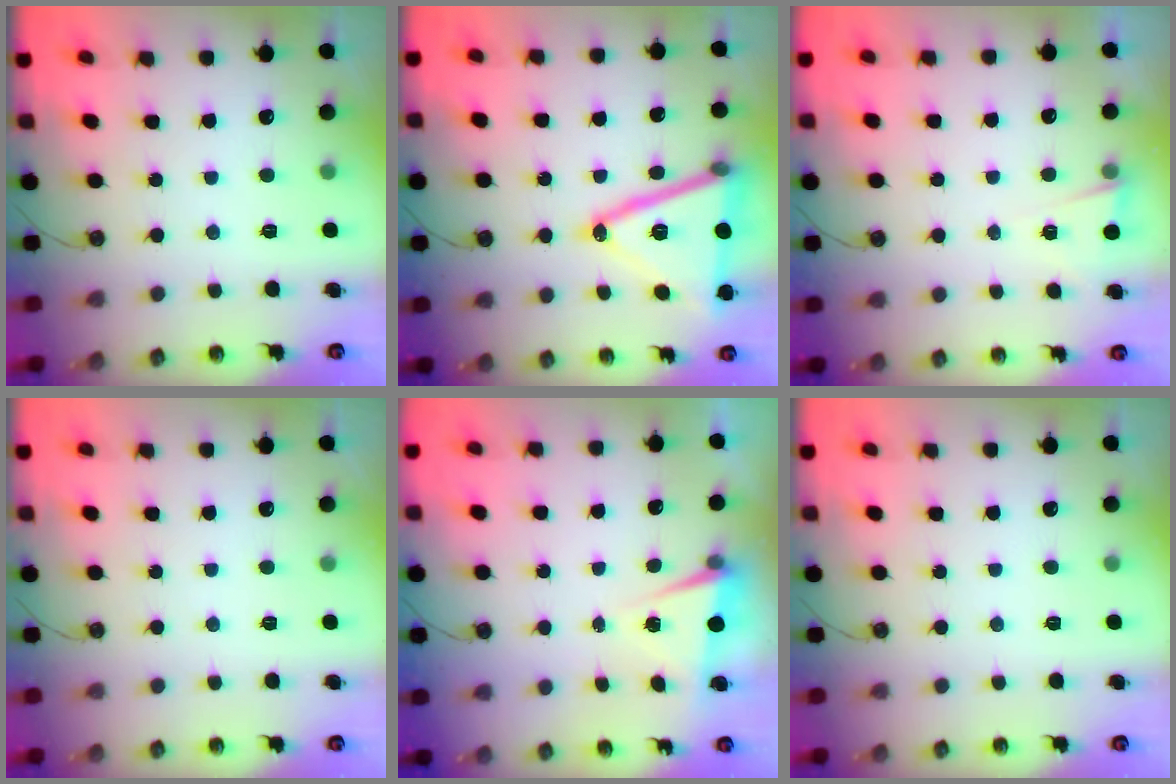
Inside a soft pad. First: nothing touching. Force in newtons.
{"total": 21.4, "press": 21.1, "slide": 3.5}
{"total": 2.8, "press": 2.3, "slide": 1.6}
{"total": 0.0}
{"total": 1.9, "press": 1.4, "slide": 1.3}
{"total": 0.0}